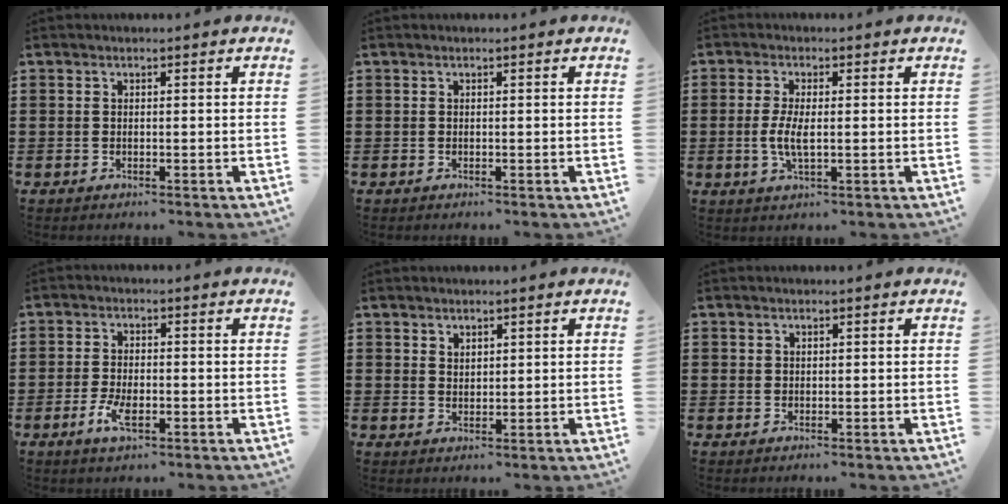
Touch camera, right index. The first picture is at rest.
{"total": 0.0}
{"total": 4.2, "force": [-0.3, 1.3, 4.0], "torque": [-0.093, -0.007, -0.013]}
{"total": 4.1, "force": [-1.6, 1.6, 3.4], "torque": [-0.078, -0.004, -0.034]}
{"total": 1.7, "force": [1.6, 0.5, 0.0], "torque": [-0.001, 0.002, 0.033]}
{"total": 0.7, "force": [0.5, 0.5, 0.1], "torque": [-0.002, 0.003, 0.010]}